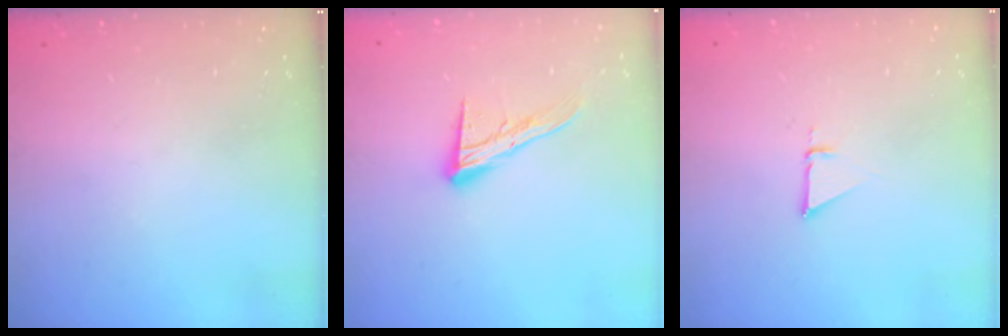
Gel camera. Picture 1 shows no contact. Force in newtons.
{"total": 12.0, "press": 12.0, "slide": 1.0}
{"total": 3.1, "press": 3.1, "slide": 0.2}